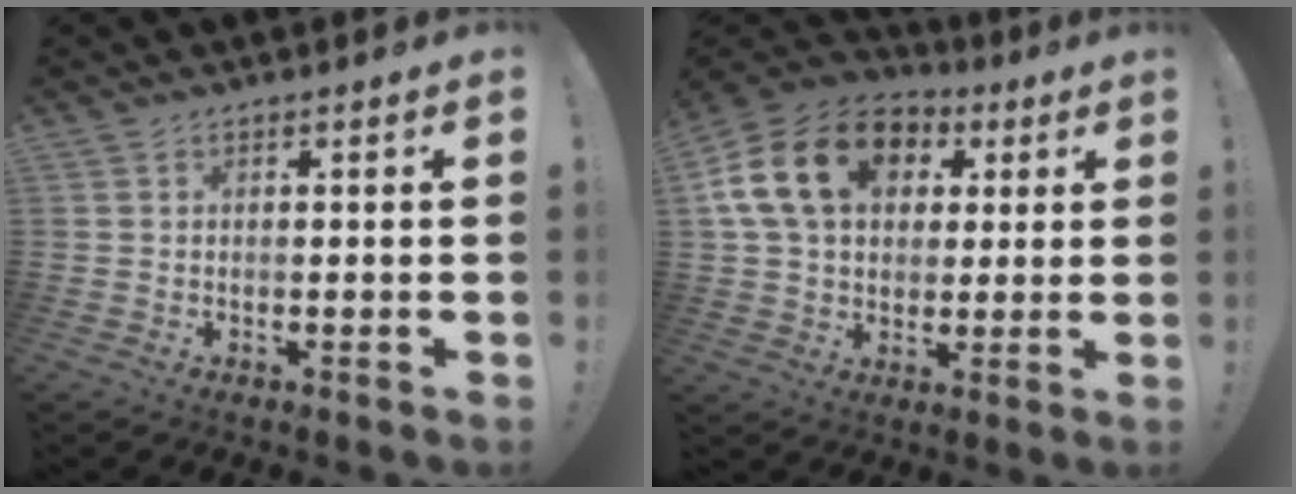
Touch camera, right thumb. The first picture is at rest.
{"total": 19.4, "force": [5.6, 14.2, 12.0], "torque": [-0.206, 0.002, 0.106]}